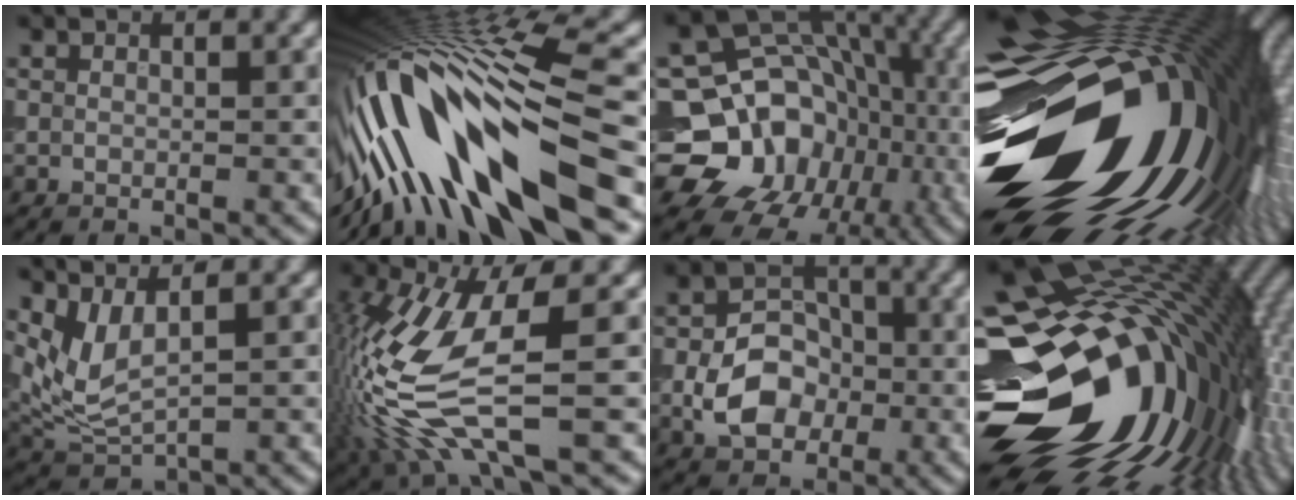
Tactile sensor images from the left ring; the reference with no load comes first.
{"total": 16.8, "force": [-4.2, 4.3, 15.6], "torque": [-0.289, 0.021, -0.073]}
{"total": 19.7, "force": [-5.8, 17.0, 8.0], "torque": [-0.120, -0.014, -0.110]}
{"total": 21.9, "force": [-2.3, 12.8, 17.6], "torque": [-0.297, -0.043, -0.045]}
{"total": 3.5, "force": [1.5, 1.3, 2.9], "torque": [-0.076, -0.009, 0.039]}
{"total": 11.4, "force": [-2.1, 3.4, 10.7], "torque": [-0.253, -0.014, -0.041]}
{"total": 6.2, "force": [-1.6, 4.6, 3.9], "torque": [-0.065, 0.000, -0.029]}
{"total": 21.3, "force": [-0.5, 13.8, 16.2], "torque": [-0.269, -0.036, -0.004]}